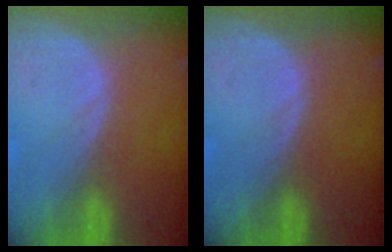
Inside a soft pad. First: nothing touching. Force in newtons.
{"total": 0.0}